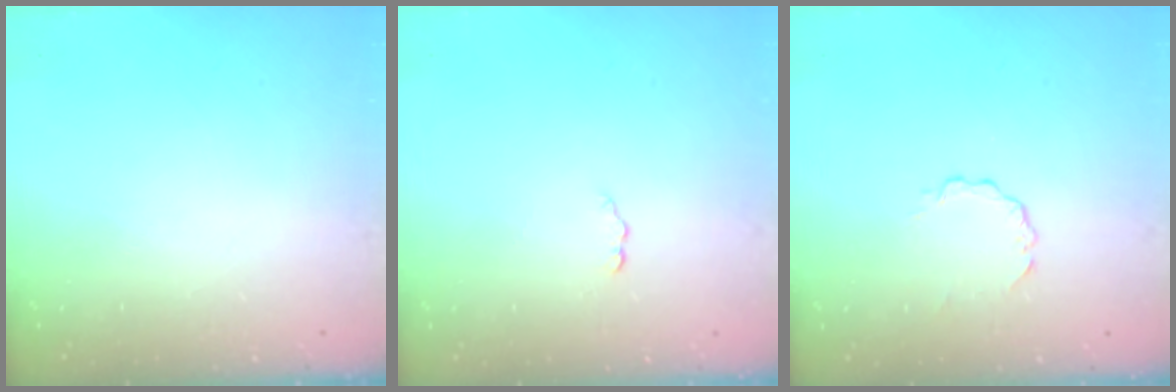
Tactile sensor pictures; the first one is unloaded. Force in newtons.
{"total": 3.1, "press": 3.1, "slide": 0.4}
{"total": 1.7, "press": 1.7, "slide": 0.2}